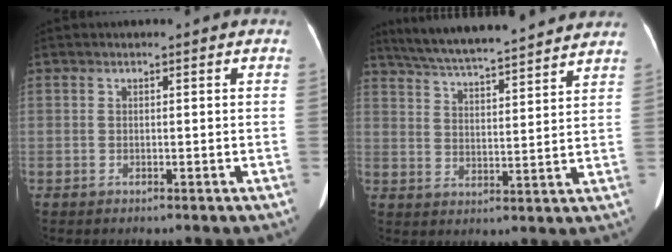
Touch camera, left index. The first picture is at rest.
{"total": 18.9, "force": [17.0, 1.2, 8.1], "torque": [-0.137, 0.030, 0.250]}